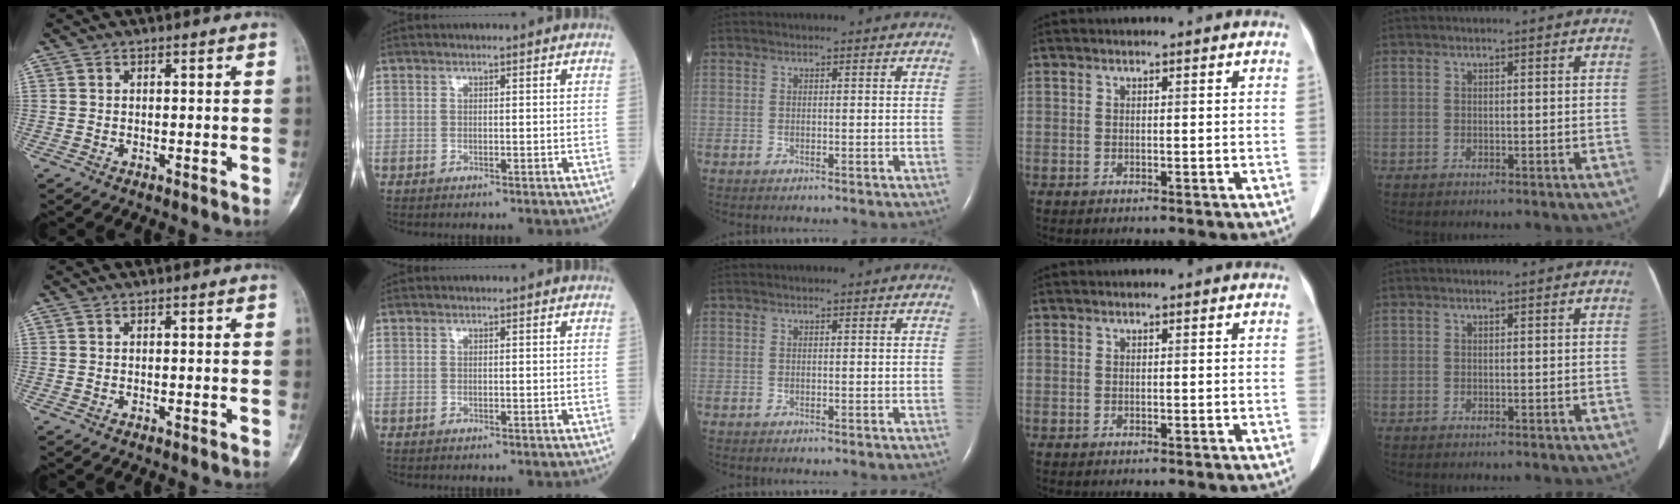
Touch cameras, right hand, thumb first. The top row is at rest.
{}